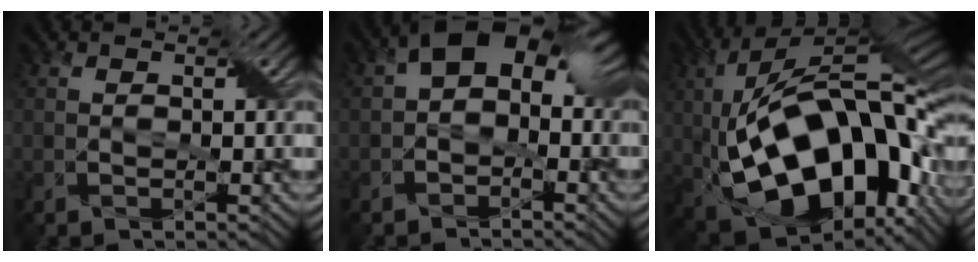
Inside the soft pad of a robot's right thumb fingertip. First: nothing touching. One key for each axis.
{"total": 8.5, "fx": 1.0, "fy": 5.4, "fz": 6.5, "tx": -0.099, "ty": 0.008, "tz": 0.005}
{"total": 21.4, "fx": -1.2, "fy": 10.8, "fz": 18.4, "tx": -0.365, "ty": -0.004, "tz": -0.017}